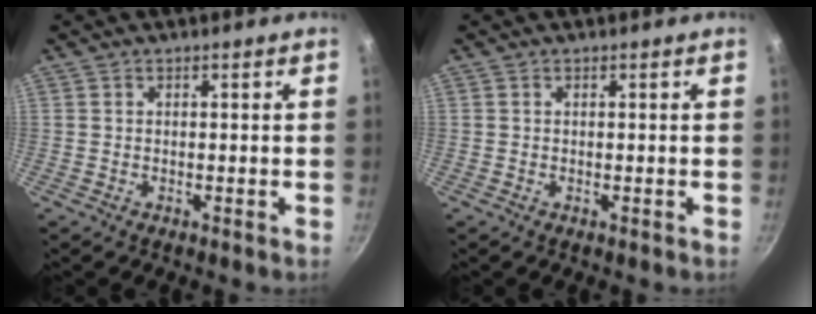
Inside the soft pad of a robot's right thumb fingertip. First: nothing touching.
{"total": 0.0}